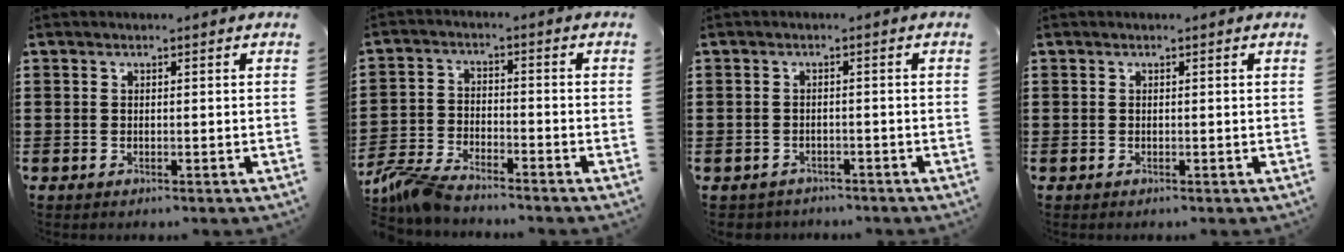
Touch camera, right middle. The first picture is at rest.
{"total": 5.7, "force": [-5.2, 0.7, 2.1], "torque": [-0.070, -0.011, -0.108]}
{"total": 1.6, "force": [-1.5, 0.3, -0.1], "torque": [-0.006, -0.002, -0.035]}
{"total": 0.0}